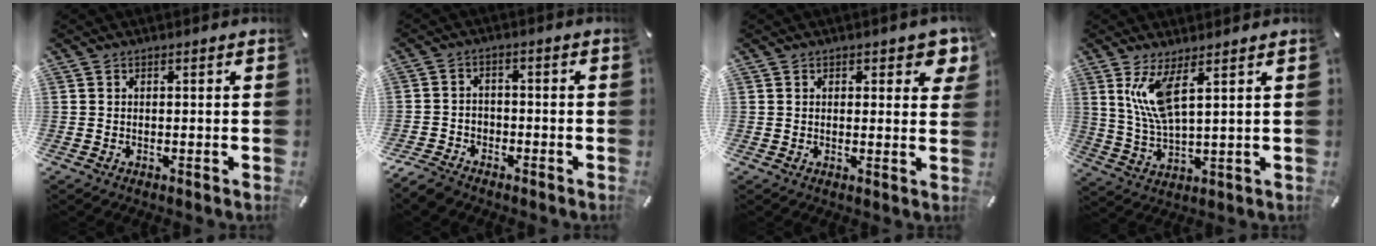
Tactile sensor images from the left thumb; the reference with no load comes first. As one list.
[{"total": 5.0, "force": [-3.6, 3.2, 1.1], "torque": [-0.027, 0.020, -0.071]}, {"total": 3.8, "force": [2.1, 2.0, 2.4], "torque": [-0.024, -0.007, 0.032]}, {"total": 9.4, "force": [4.4, 2.7, 7.9], "torque": [-0.176, -0.008, 0.077]}]